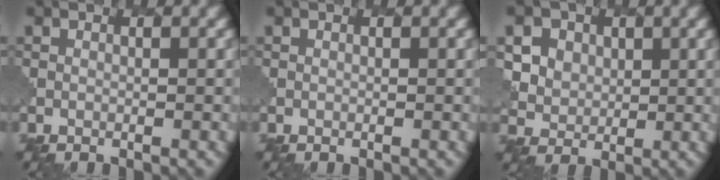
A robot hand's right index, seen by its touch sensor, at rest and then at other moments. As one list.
[{"total": 0.0}, {"total": 8.0, "force": [4.0, 6.2, 3.2], "torque": [-0.062, 0.021, 0.052]}]